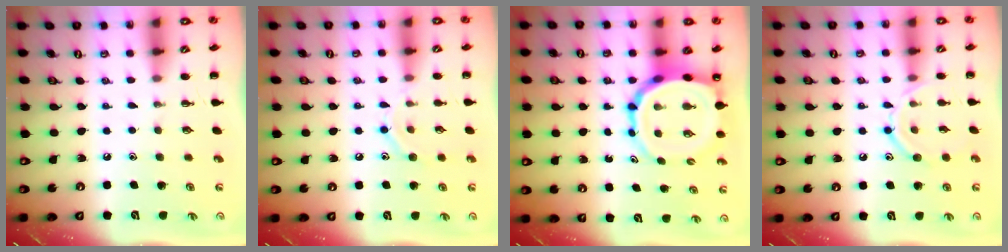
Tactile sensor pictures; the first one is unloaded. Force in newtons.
{"total": 9.0, "press": 8.9, "slide": 1.5}
{"total": 11.5, "press": 10.9, "slide": 3.6}
{"total": 10.9, "press": 10.9, "slide": 0.8}